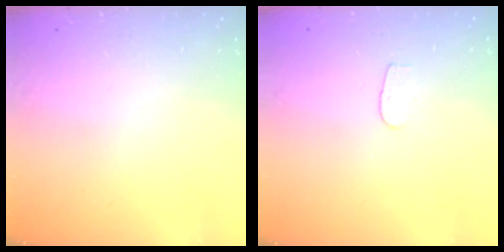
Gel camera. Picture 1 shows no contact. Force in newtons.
{"total": 3.1, "press": 3.1, "slide": 0.2}